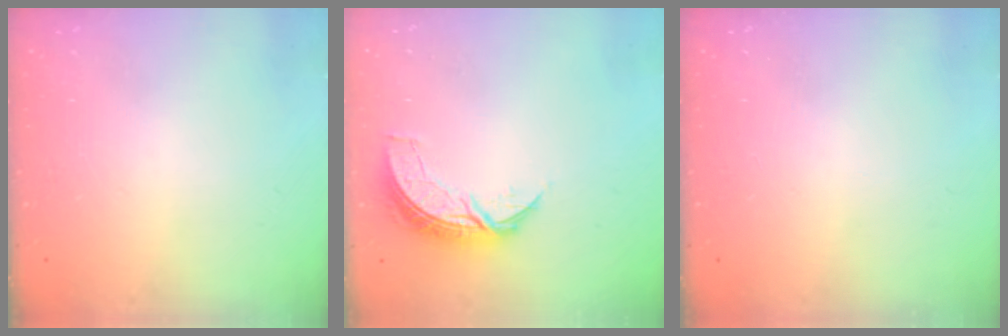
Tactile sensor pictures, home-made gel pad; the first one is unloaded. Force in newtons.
{"total": 7.3, "press": 7.3, "slide": 0.5}
{"total": 0.0}